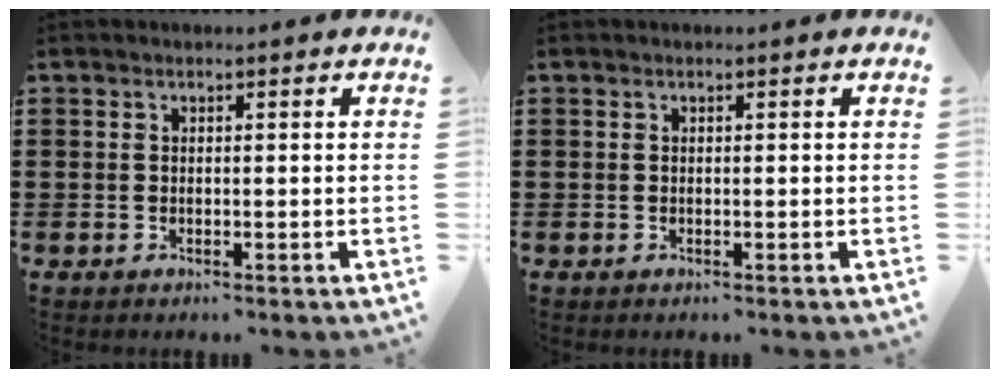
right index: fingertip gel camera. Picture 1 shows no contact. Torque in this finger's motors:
{"motor_torque": [-0.21, 0.64, 0.00, 0.01]}